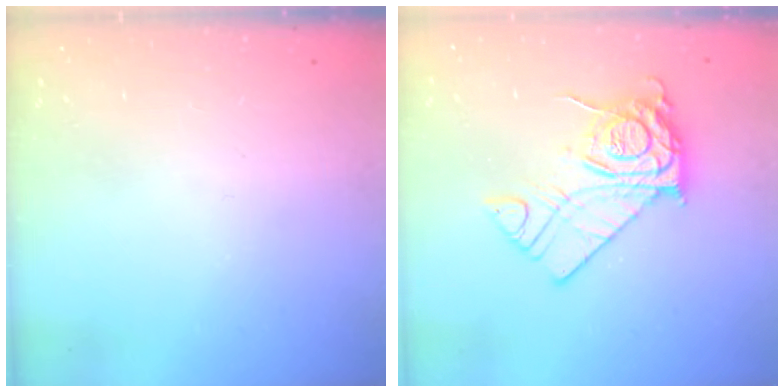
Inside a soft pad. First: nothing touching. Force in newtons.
{"total": 11.5, "press": 11.5, "slide": 1.2}